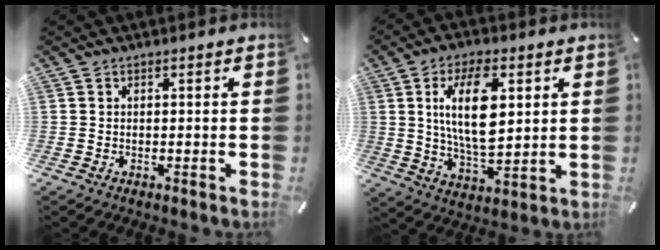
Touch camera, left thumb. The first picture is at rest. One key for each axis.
{"total": 14.3, "fx": 4.0, "fy": 6.8, "fz": 12.0, "tx": -0.234, "ty": -0.011, "tz": 0.059}